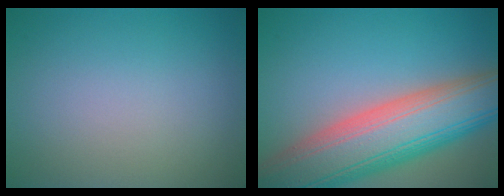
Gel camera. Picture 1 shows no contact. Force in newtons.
{"total": 12.4, "press": 12.4, "slide": 0.8}